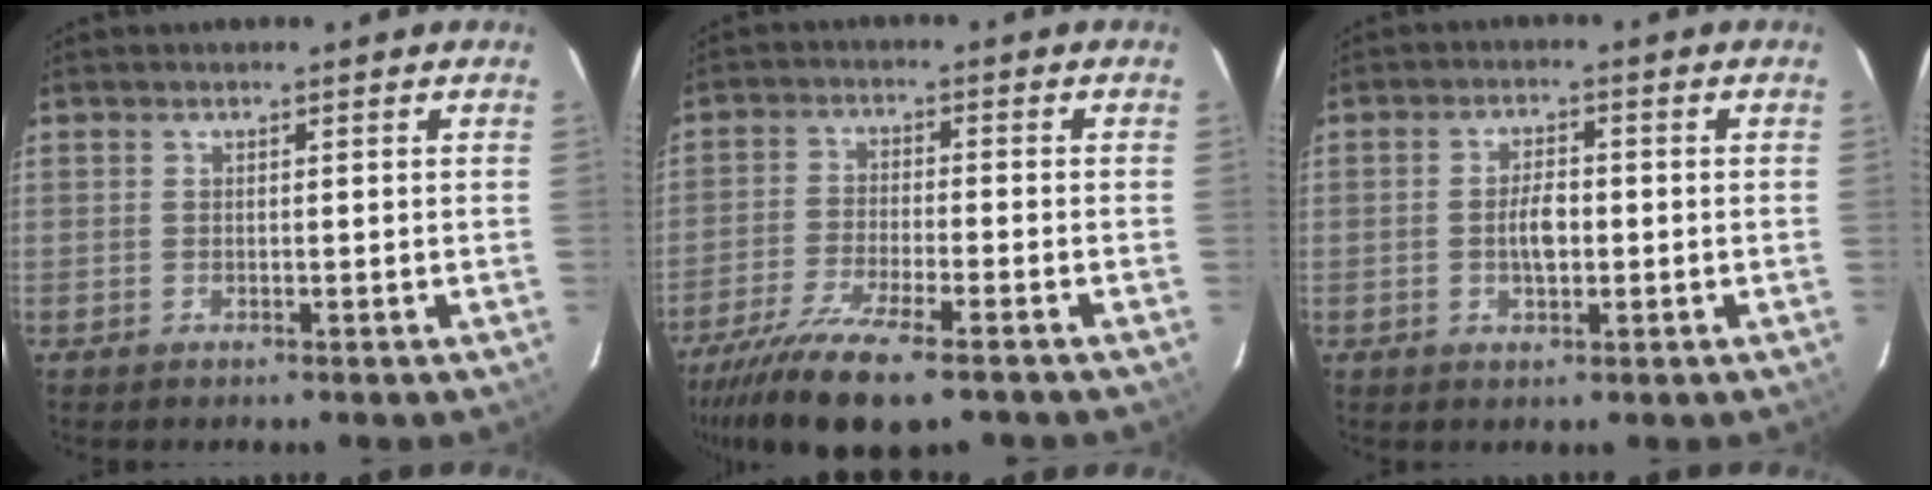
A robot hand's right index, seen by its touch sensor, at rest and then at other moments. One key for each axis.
{"total": 13.5, "fx": -10.0, "fy": 2.7, "fz": 8.7, "tx": -0.191, "ty": -0.041, "tz": -0.183}
{"total": 4.4, "fx": -0.6, "fy": 2.2, "fz": 3.8, "tx": -0.069, "ty": 0.003, "tz": -0.006}